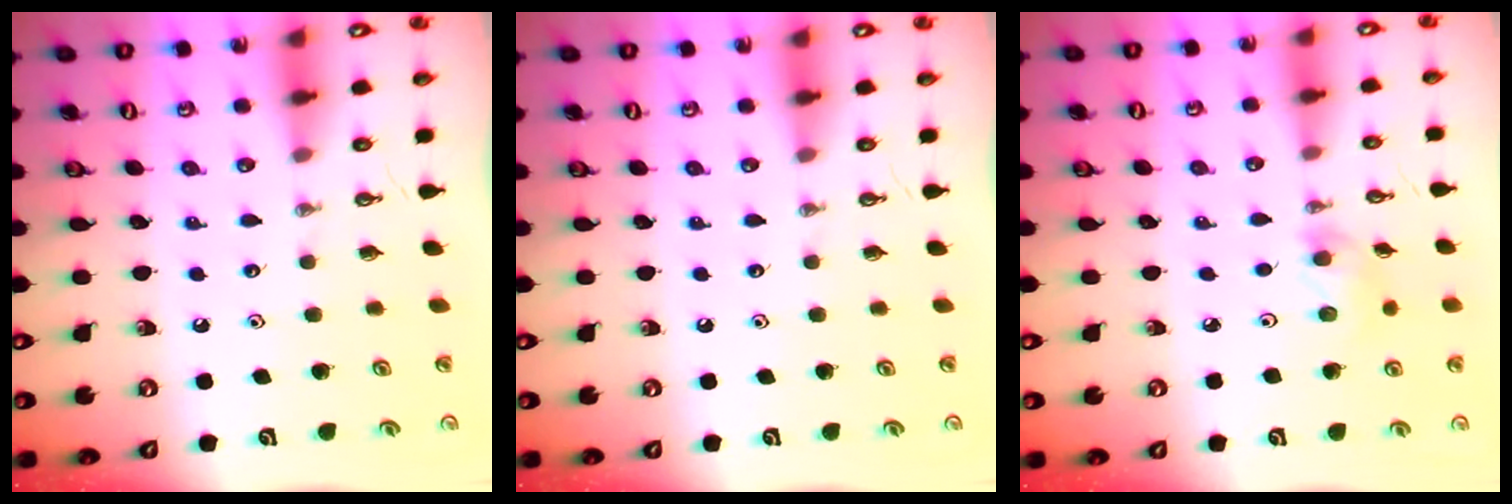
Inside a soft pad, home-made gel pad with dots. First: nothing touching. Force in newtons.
{"total": 0.0}
{"total": 5.4, "press": 5.3, "slide": 1.0}